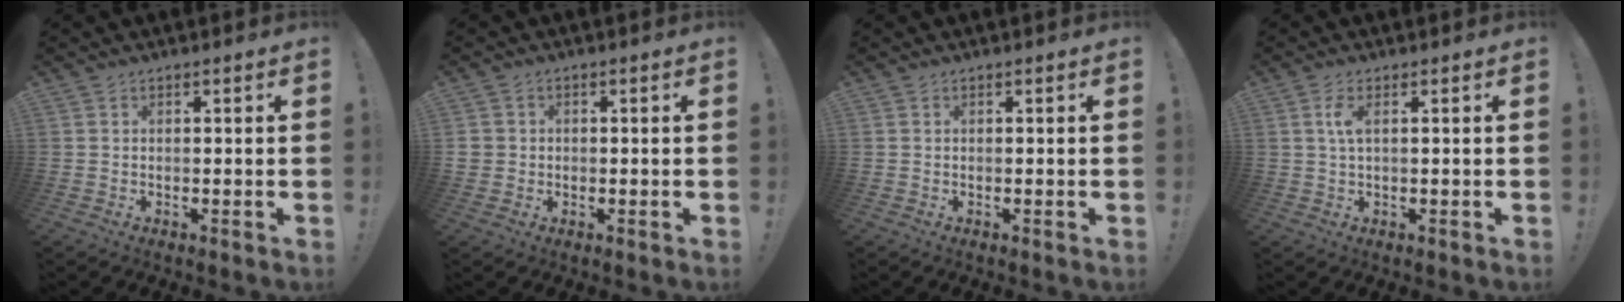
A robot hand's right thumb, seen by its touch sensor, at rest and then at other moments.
{"total": 2.2, "force": [0.0, 2.2, 0.5], "torque": [-0.004, 0.002, 0.001]}
{"total": 0.0}
{"total": 3.6, "force": [1.0, 1.1, 3.3], "torque": [-0.068, 0.005, 0.016]}